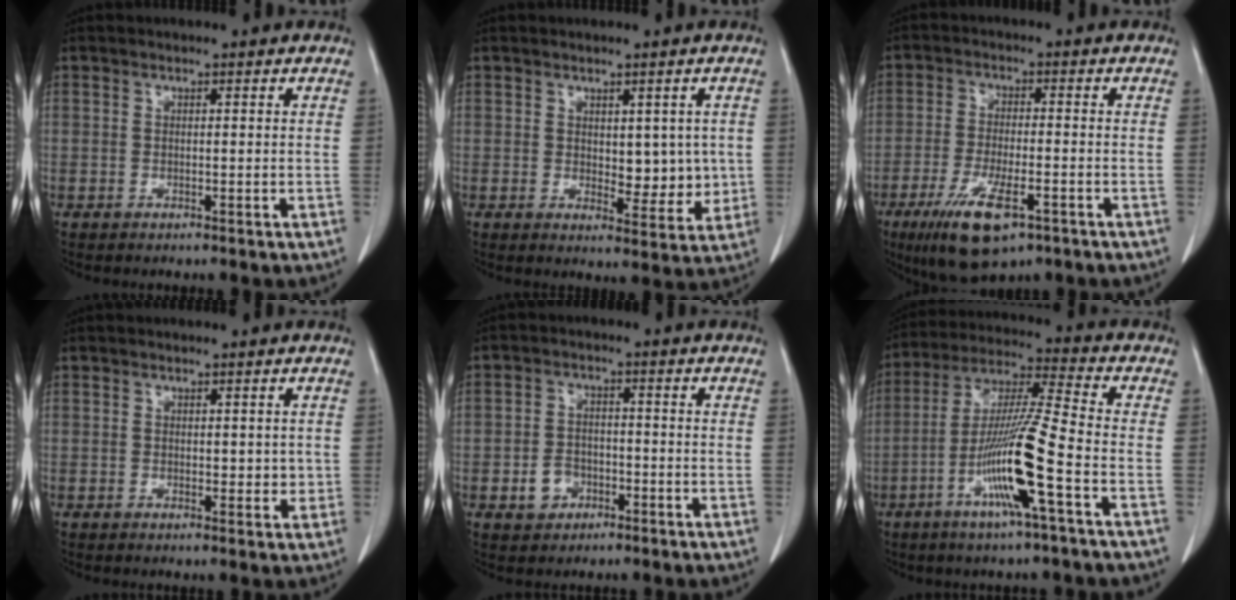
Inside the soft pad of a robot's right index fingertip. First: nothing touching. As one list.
[{"total": 6.1, "force": [0.6, 3.3, 5.0], "torque": [-0.053, -0.005, 0.017]}, {"total": 10.6, "force": [-5.9, 3.0, 8.4], "torque": [-0.156, -0.023, -0.092]}, {"total": 2.3, "force": [0.4, 1.4, 1.8], "torque": [-0.017, -0.005, 0.008]}, {"total": 4.1, "force": [-1.8, 3.3, 1.7], "torque": [-0.030, 0.007, -0.024]}, {"total": 13.6, "force": [-5.0, -0.7, 12.6], "torque": [-0.248, -0.008, -0.101]}]